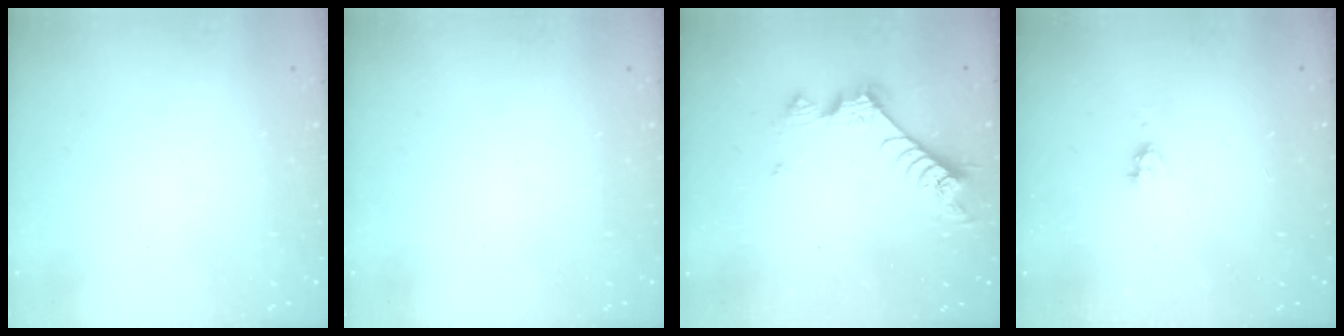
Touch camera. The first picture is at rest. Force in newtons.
{"total": 0.0}
{"total": 8.4, "press": 8.3, "slide": 0.8}
{"total": 2.6, "press": 2.6, "slide": 0.4}